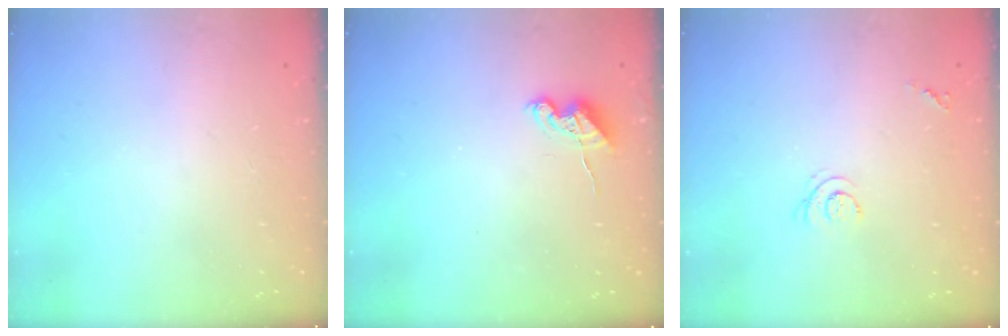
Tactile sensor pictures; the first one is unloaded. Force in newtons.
{"total": 5.5, "press": 5.5, "slide": 0.6}
{"total": 5.3, "press": 5.3, "slide": 0.7}